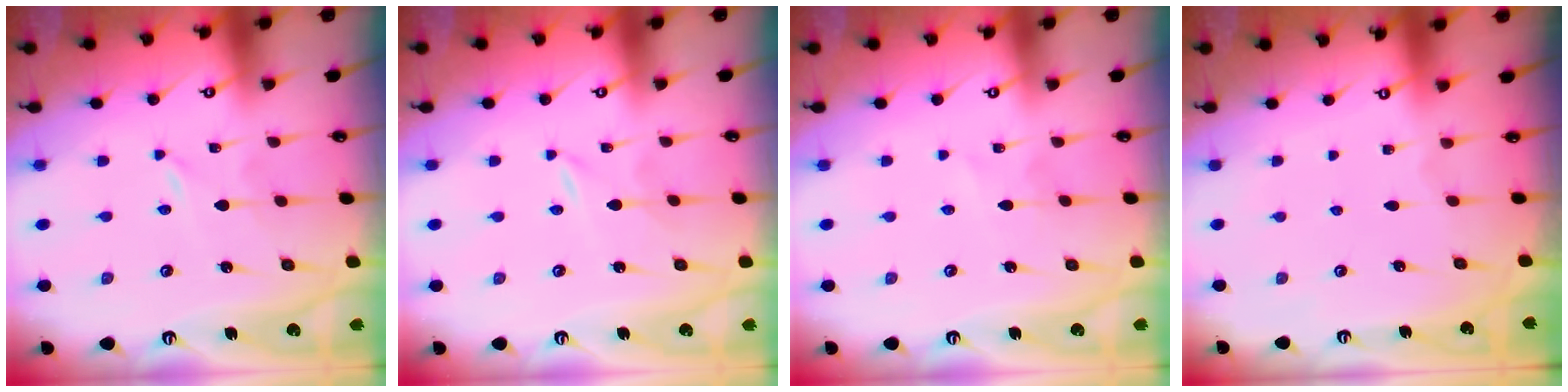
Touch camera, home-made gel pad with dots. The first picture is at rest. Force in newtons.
{"total": 0.0}
{"total": 1.7, "press": 1.7, "slide": 0.2}
{"total": 0.0}